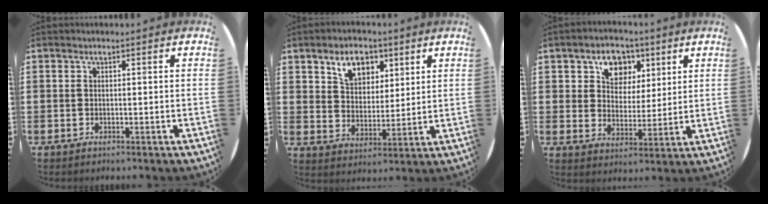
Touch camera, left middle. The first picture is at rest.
{"total": 6.3, "force": [4.2, 4.0, 2.5], "torque": [-0.035, -0.001, 0.072]}
{"total": 6.3, "force": [3.6, 4.7, 2.2], "torque": [-0.043, 0.006, 0.060]}